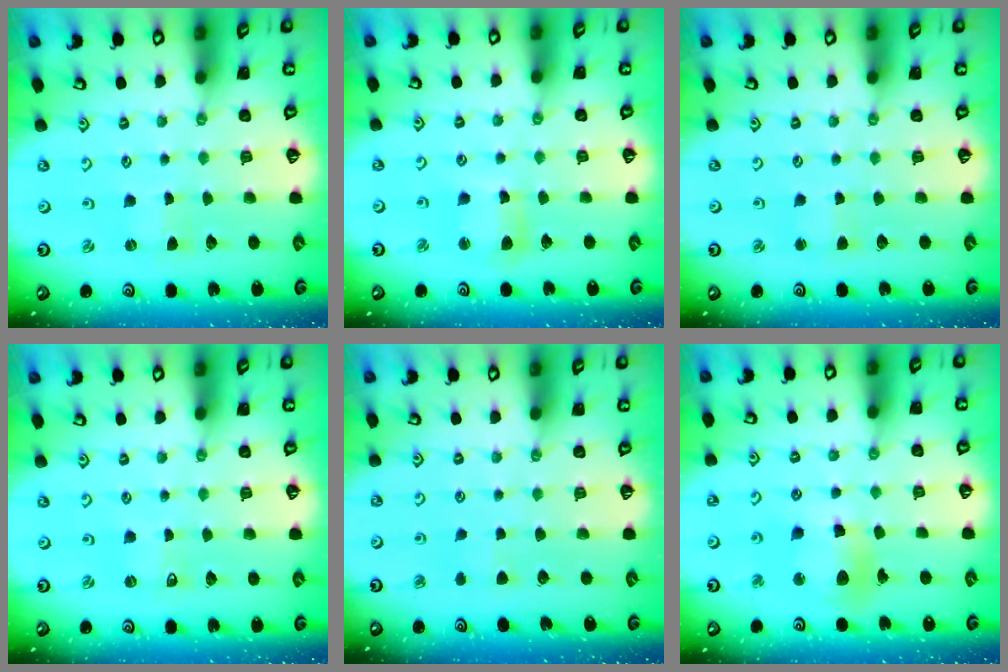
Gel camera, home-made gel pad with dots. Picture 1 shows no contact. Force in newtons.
{"total": 6.1, "press": 6.1, "slide": 0.7}
{"total": 2.1, "press": 2.1, "slide": 0.2}
{"total": 0.0}
{"total": 3.5, "press": 3.5, "slide": 0.6}
{"total": 11.9, "press": 11.8, "slide": 1.5}